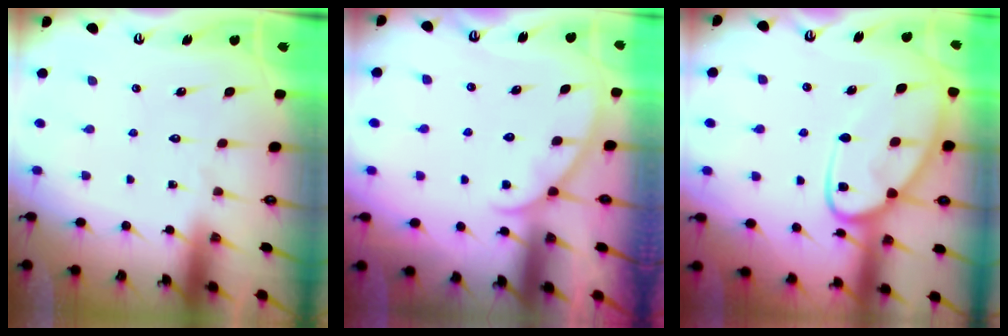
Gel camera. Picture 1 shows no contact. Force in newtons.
{"total": 3.3, "press": 3.3, "slide": 0.4}
{"total": 13.6, "press": 13.5, "slide": 1.3}